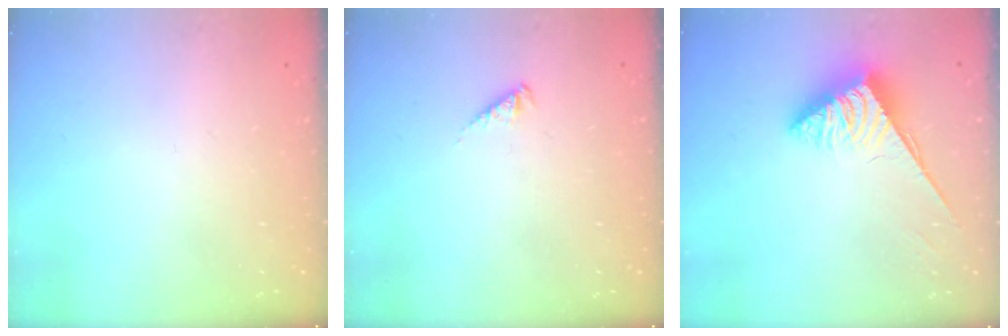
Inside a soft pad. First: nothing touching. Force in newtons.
{"total": 2.9, "press": 2.9, "slide": 0.5}
{"total": 3.7, "press": 3.6, "slide": 0.6}